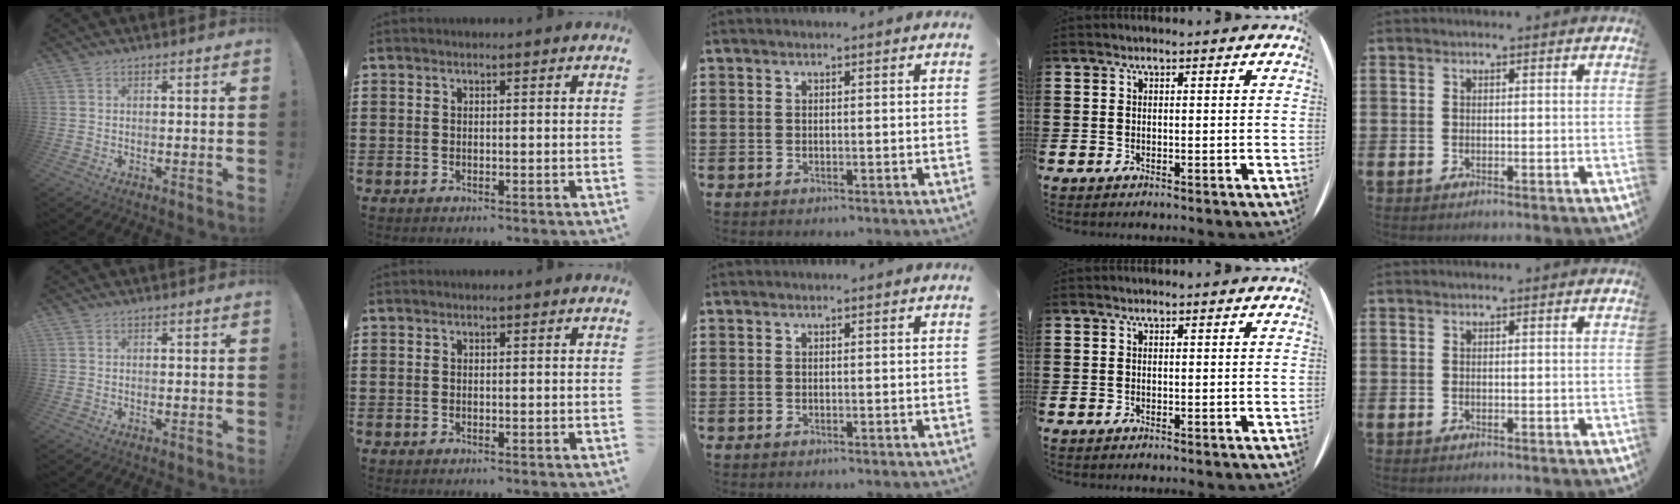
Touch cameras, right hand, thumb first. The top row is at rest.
{}